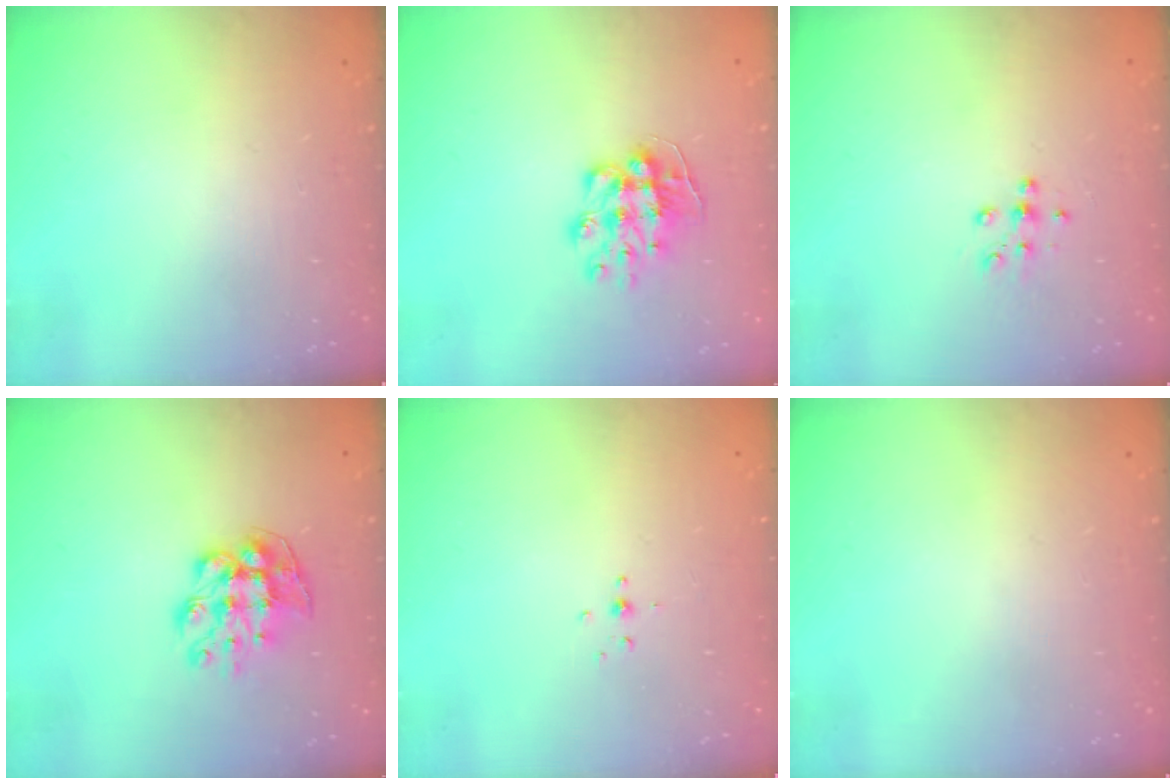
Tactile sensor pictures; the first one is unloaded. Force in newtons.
{"total": 9.9, "press": 9.9, "slide": 0.4}
{"total": 5.2, "press": 5.1, "slide": 1.0}
{"total": 9.6, "press": 9.6, "slide": 0.4}
{"total": 2.4, "press": 2.3, "slide": 0.8}
{"total": 0.0}